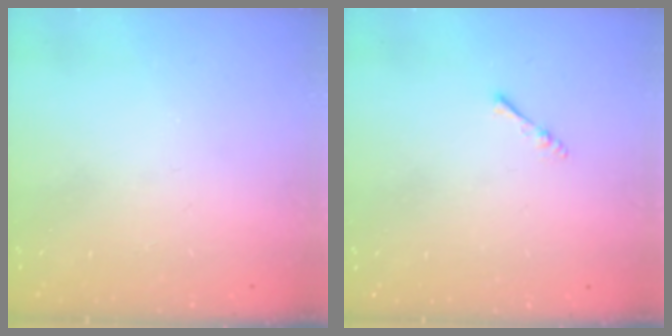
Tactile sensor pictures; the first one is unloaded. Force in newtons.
{"total": 2.4, "press": 2.3, "slide": 0.5}